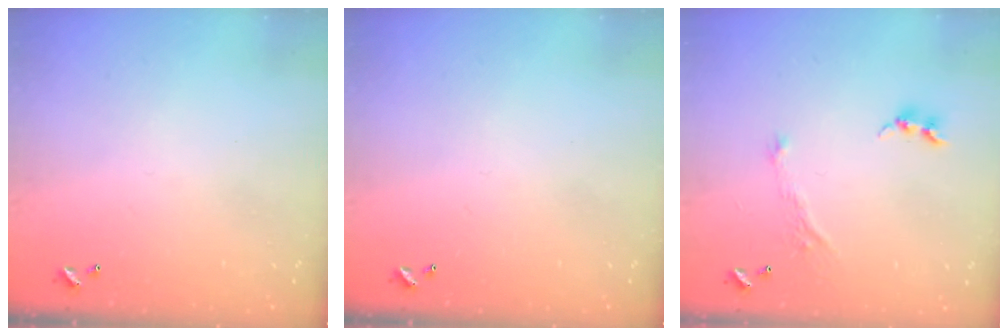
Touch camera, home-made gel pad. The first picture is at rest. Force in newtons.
{"total": 0.0}
{"total": 2.3, "press": 2.3, "slide": 0.4}